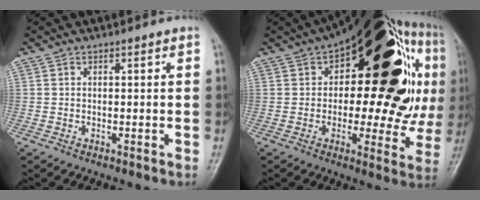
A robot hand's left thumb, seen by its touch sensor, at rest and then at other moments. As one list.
[{"total": 33.6, "force": [7.8, 15.4, 28.8], "torque": [-0.341, 0.056, 0.117]}]